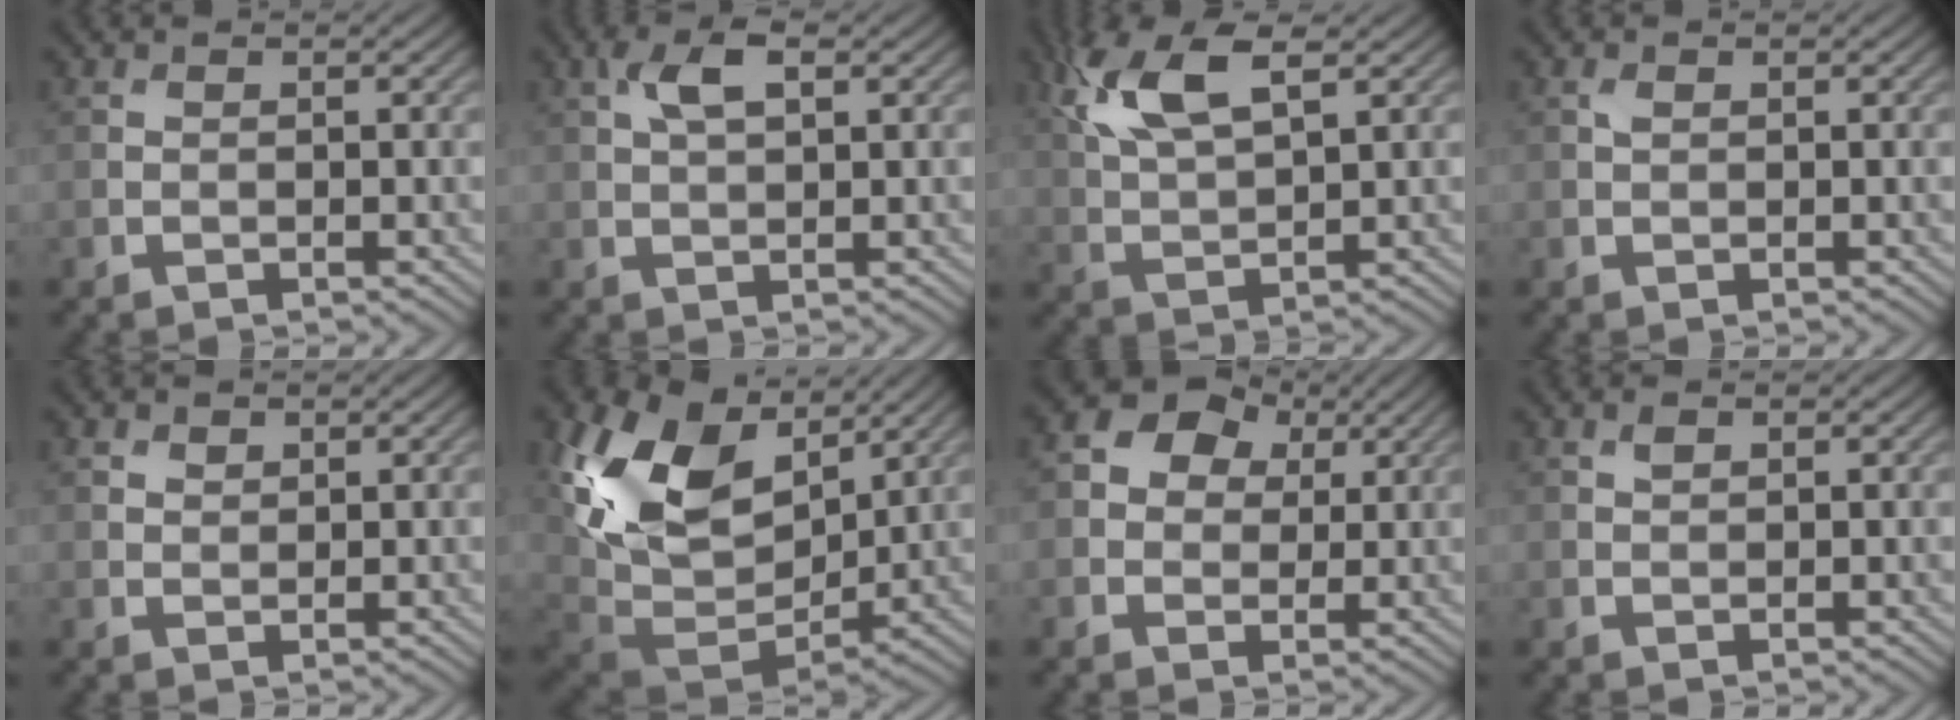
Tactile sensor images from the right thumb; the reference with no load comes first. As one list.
[{"total": 4.5, "force": [1.7, 2.0, 3.6], "torque": [-0.080, 0.008, 0.030]}, {"total": 9.5, "force": [4.6, 3.6, 7.5], "torque": [-0.168, 0.016, 0.093]}, {"total": 0.6, "force": [0.3, 0.3, 0.4], "torque": [-0.012, 0.003, 0.005]}, {"total": 1.3, "force": [0.9, 0.8, 0.4], "torque": [-0.007, -0.001, 0.018]}, {"total": 16.1, "force": [6.3, 10.4, 10.5], "torque": [-0.239, 0.002, 0.141]}, {"total": 7.4, "force": [2.5, 5.8, 3.8], "torque": [-0.095, 0.022, 0.024]}, {"total": 0.7, "force": [0.5, 0.4, 0.4], "torque": [-0.012, -0.001, 0.010]}]